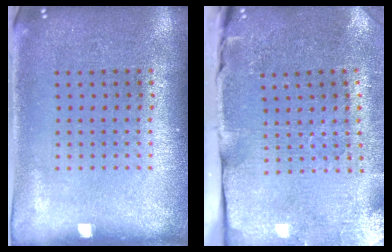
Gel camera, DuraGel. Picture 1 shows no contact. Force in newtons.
{"total": 3.8, "press": 3.4, "slide": 1.7}